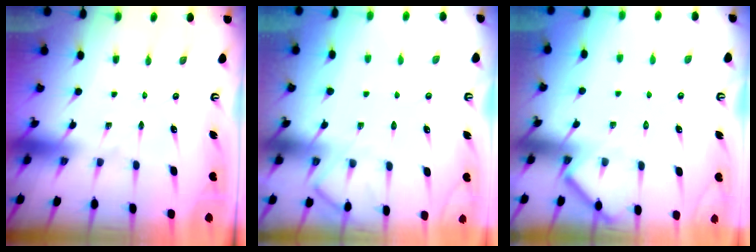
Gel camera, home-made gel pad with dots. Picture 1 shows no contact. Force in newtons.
{"total": 5.1, "press": 5.1, "slide": 0.5}
{"total": 2.8, "press": 2.8, "slide": 0.4}